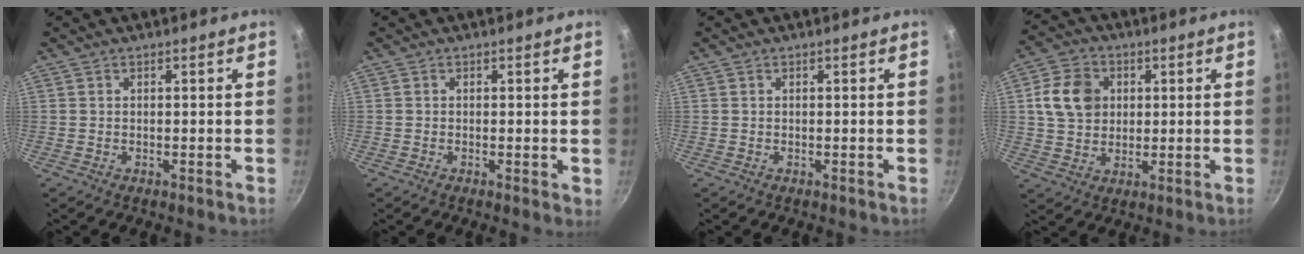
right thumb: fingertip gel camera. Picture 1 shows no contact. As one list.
[{"total": 1.0, "force": [-0.1, 0.3, 1.0], "torque": [-0.013, -0.004, -0.003]}, {"total": 0.0}, {"total": 9.8, "force": [2.2, 8.0, 5.3], "torque": [-0.073, 0.005, 0.032]}]